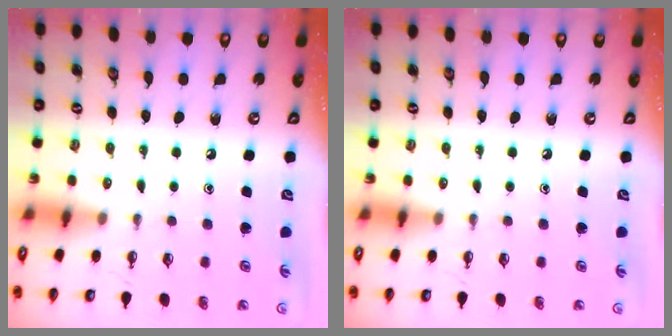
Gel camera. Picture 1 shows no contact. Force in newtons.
{"total": 0.0}